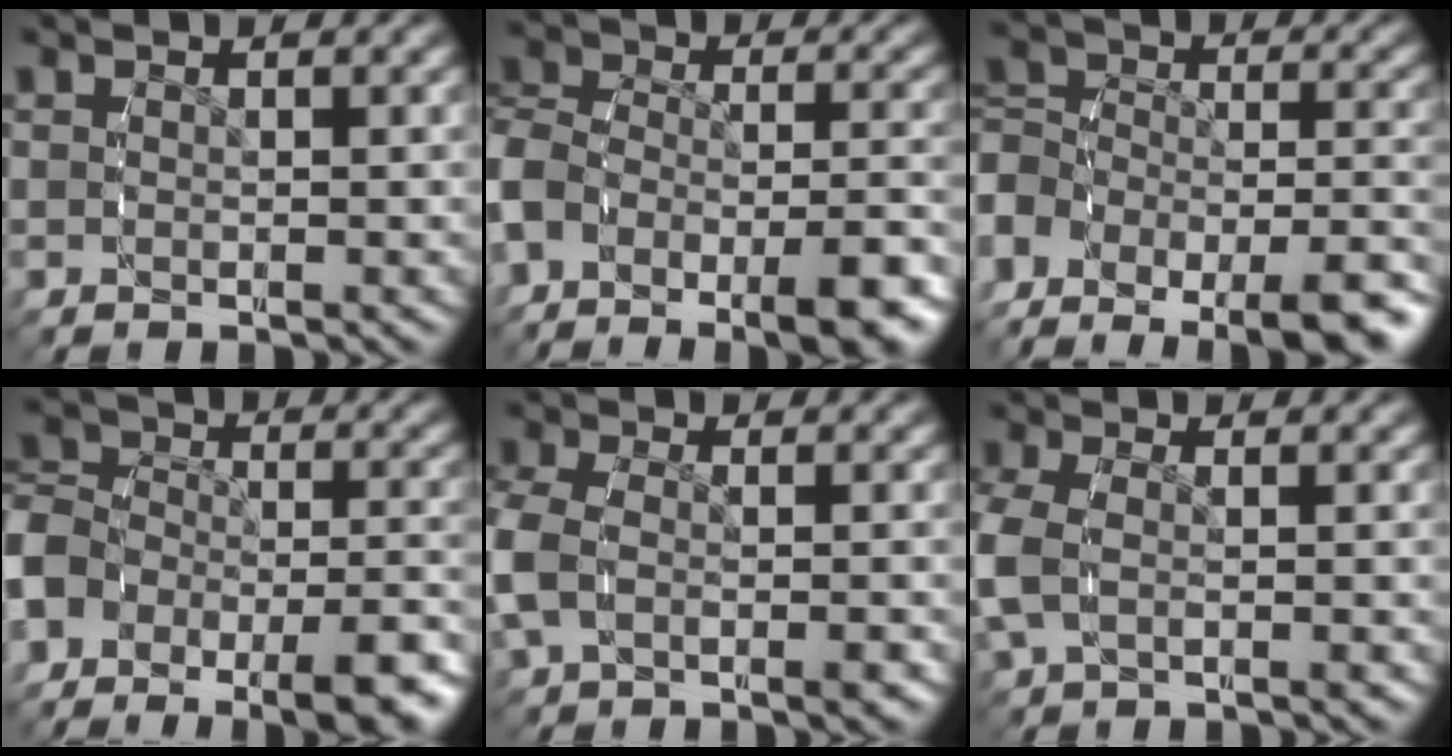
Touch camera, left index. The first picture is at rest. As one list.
[{"total": 9.5, "force": [-5.0, 6.4, 5.0], "torque": [-0.104, -0.023, -0.080]}, {"total": 11.9, "force": [-6.7, 8.0, 5.7], "torque": [-0.117, -0.040, -0.100]}, {"total": 9.0, "force": [-3.6, 6.9, 4.5], "torque": [-0.091, -0.021, -0.063]}, {"total": 3.3, "force": [-0.7, 2.2, 2.4], "torque": [-0.077, -0.013, -0.006]}, {"total": 2.7, "force": [-0.3, 1.7, 2.0], "torque": [-0.071, -0.012, 0.005]}]